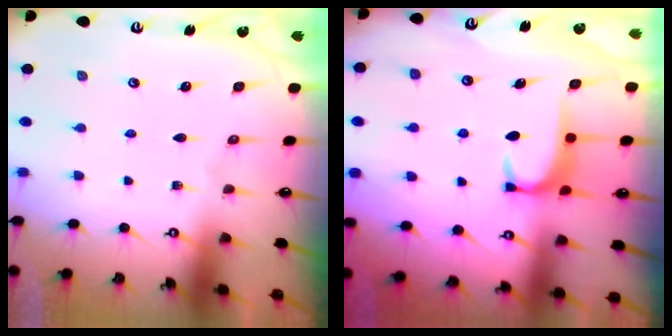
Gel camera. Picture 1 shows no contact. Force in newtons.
{"total": 1.7, "press": 1.6, "slide": 0.5}